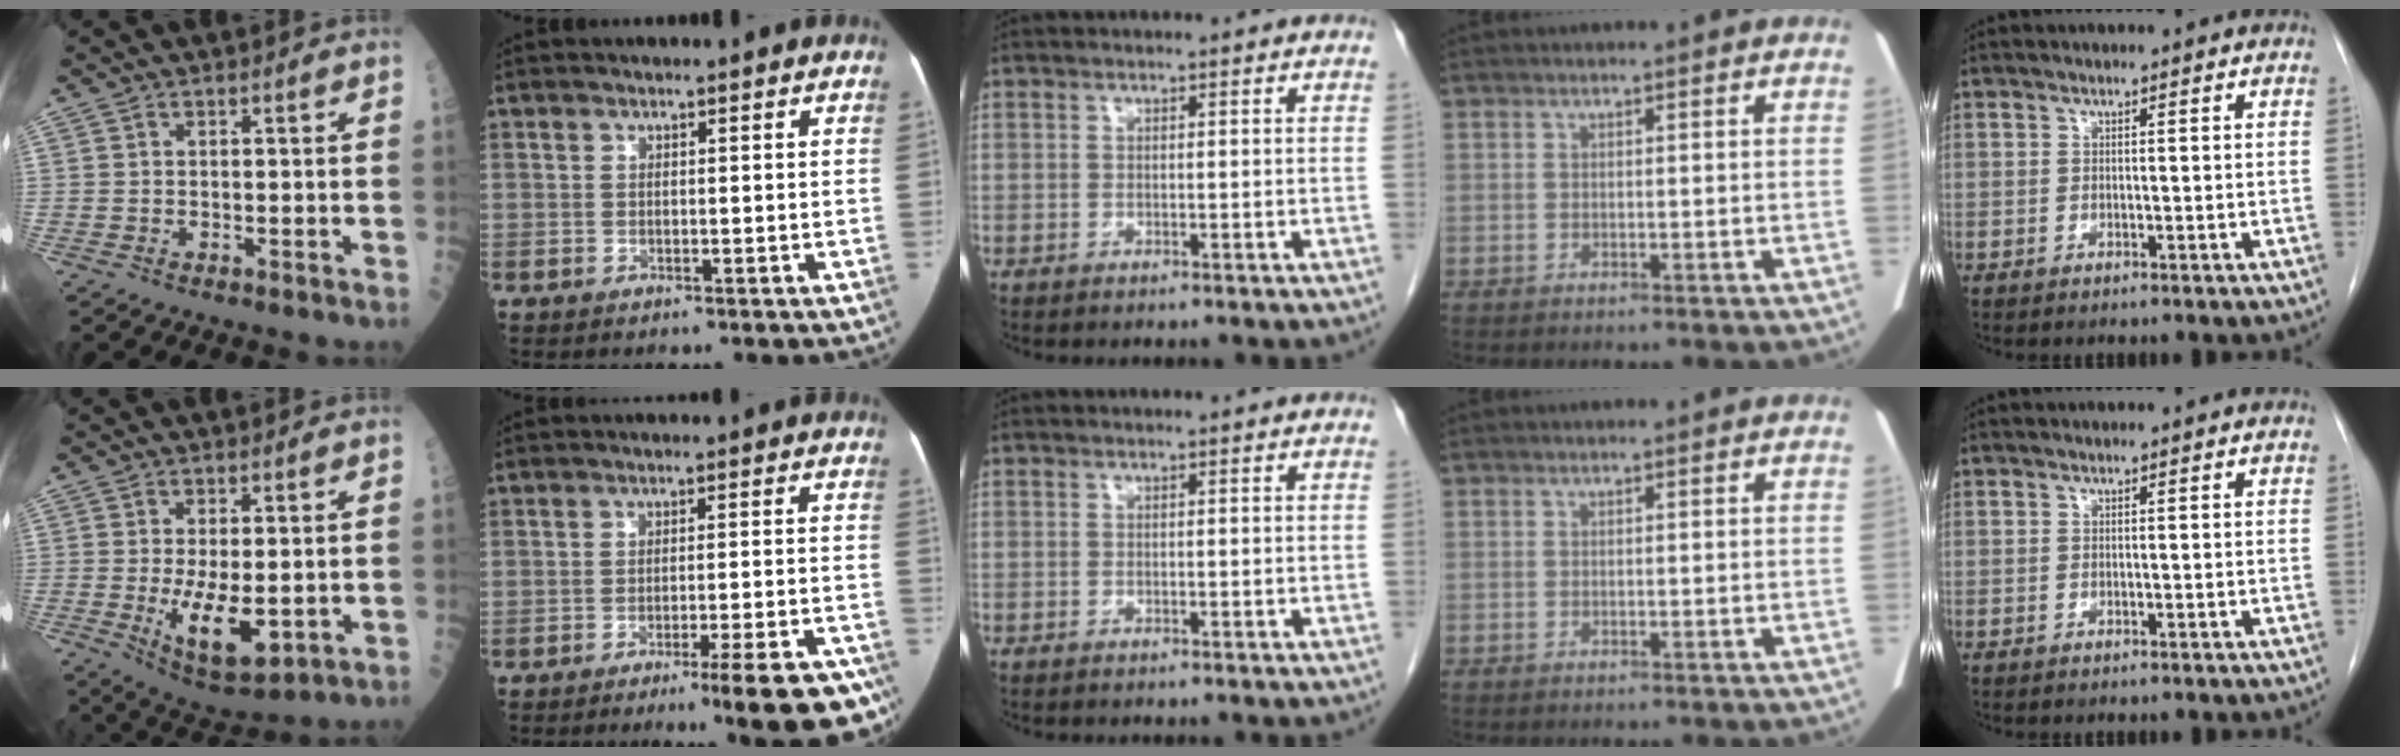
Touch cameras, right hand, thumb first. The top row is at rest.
{"thumb": {"total": 10.7, "force": [-1.4, 4.8, 9.5], "torque": [-0.146, -0.023, -0.006]}, "index": {"total": 13.1, "force": [-9.0, 1.2, 9.4], "torque": [-0.070, 0.017, -0.124]}}